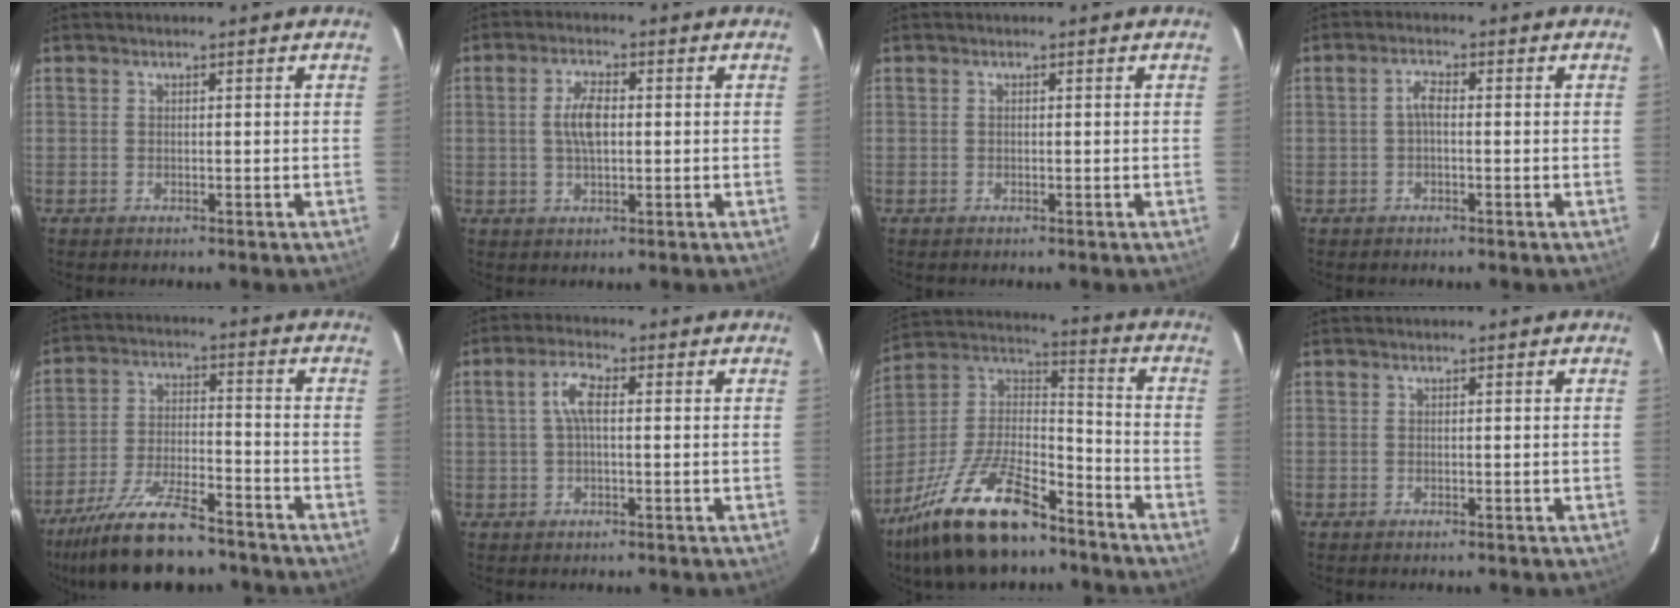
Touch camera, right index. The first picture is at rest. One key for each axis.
{"total": 5.2, "fx": 0.3, "fy": 2.3, "fz": 4.7, "tx": -0.092, "ty": 0.007, "tz": 0.007}
{"total": 0.0}
{"total": 2.2, "fx": -0.3, "fy": 0.8, "fz": 2.0, "tx": -0.042, "ty": 0.010, "tz": -0.007}
{"total": 17.8, "fx": -14.5, "fy": 4.7, "fz": 9.2, "tx": -0.193, "ty": -0.026, "tz": -0.241}
{"total": 4.3, "fx": 0.5, "fy": 1.5, "fz": 4.0, "tx": -0.080, "ty": 0.011, "tz": 0.008}
{"total": 22.4, "fx": -15.0, "fy": 8.7, "fz": 14.3, "tx": -0.291, "ty": -0.001, "tz": -0.260}
{"total": 0.0}